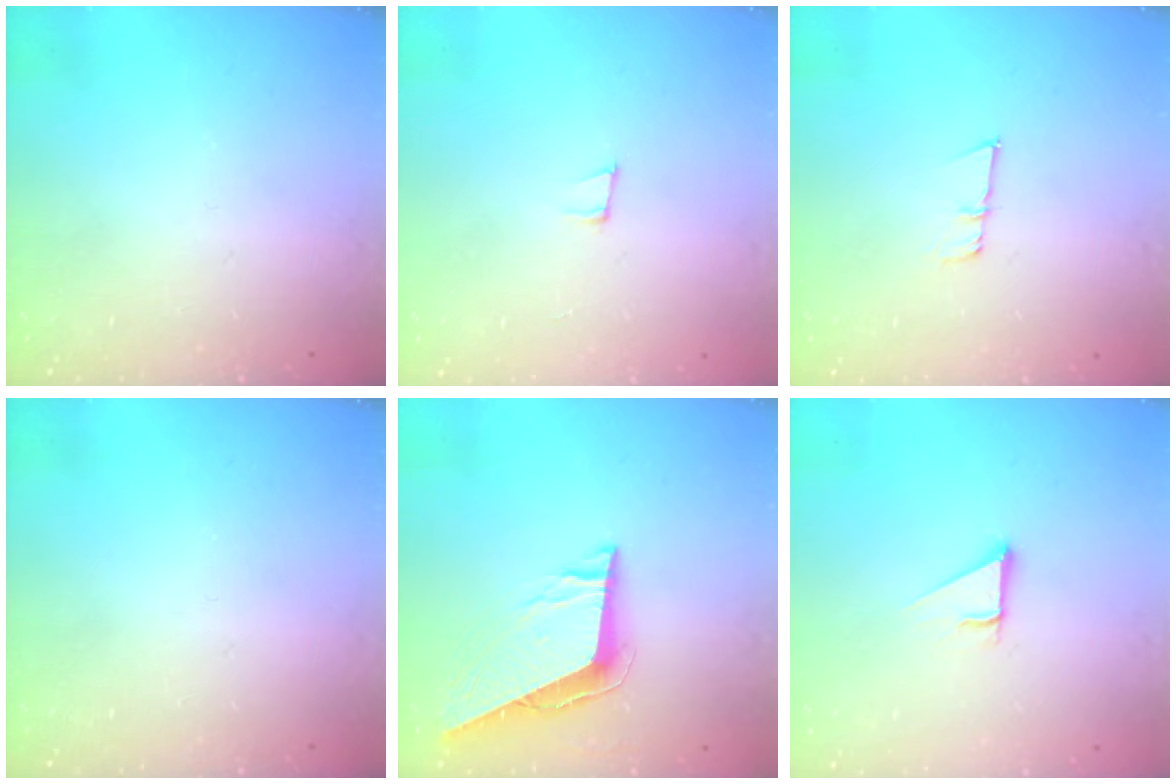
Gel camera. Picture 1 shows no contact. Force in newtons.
{"total": 6.7, "press": 5.8, "slide": 3.2}
{"total": 5.4, "press": 5.2, "slide": 1.3}
{"total": 0.0}
{"total": 9.7, "press": 9.7, "slide": 1.2}
{"total": 2.9, "press": 2.8, "slide": 0.2}